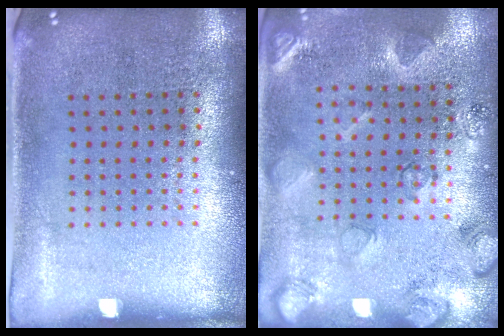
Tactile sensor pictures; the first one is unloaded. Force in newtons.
{"total": 2.1, "press": 2.1, "slide": 0.5}